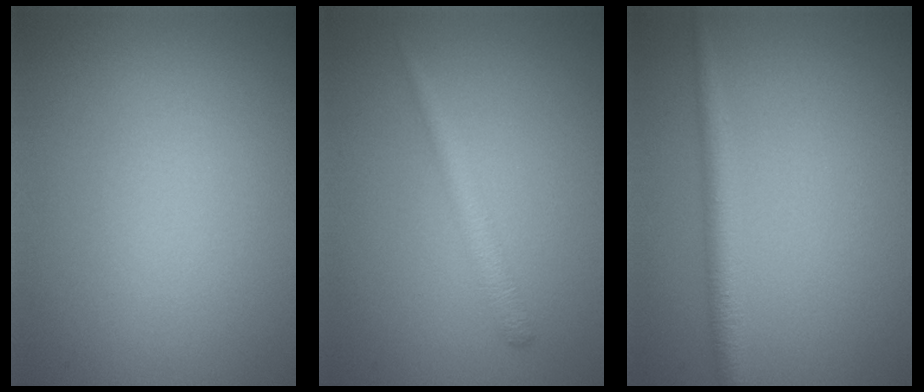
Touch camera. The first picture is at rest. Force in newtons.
{"total": 1.8, "press": 1.8, "slide": 0.0}
{"total": 2.4, "press": 2.4, "slide": 0.1}